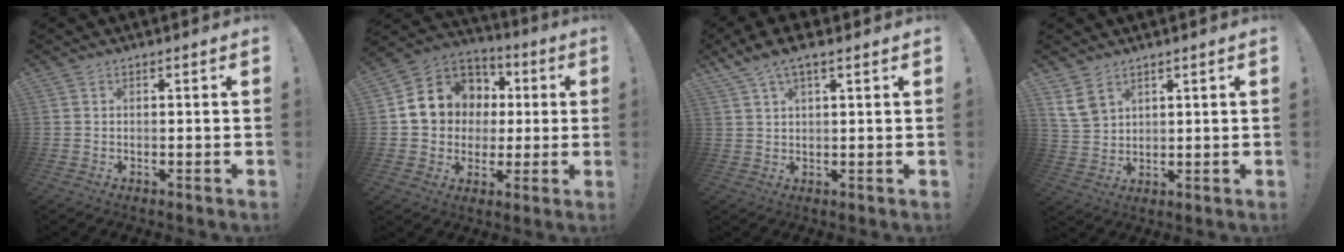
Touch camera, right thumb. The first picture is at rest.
{"total": 13.7, "force": [2.4, 12.4, 5.2], "torque": [-0.064, -0.005, 0.068]}
{"total": 5.6, "force": [3.8, 1.4, 3.9], "torque": [-0.070, -0.011, 0.070]}
{"total": 6.8, "force": [4.4, 4.2, 3.1], "torque": [-0.054, -0.014, 0.088]}